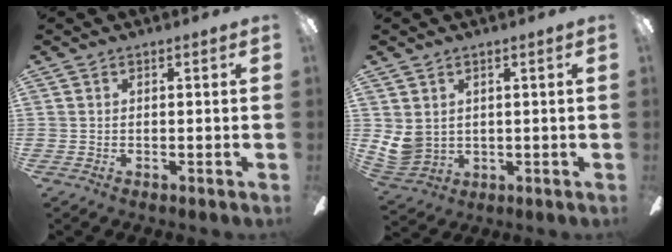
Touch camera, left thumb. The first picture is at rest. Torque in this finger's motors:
{"motor_torque": [0.12, 1.03, 0.52, -0.68, 0.02]}